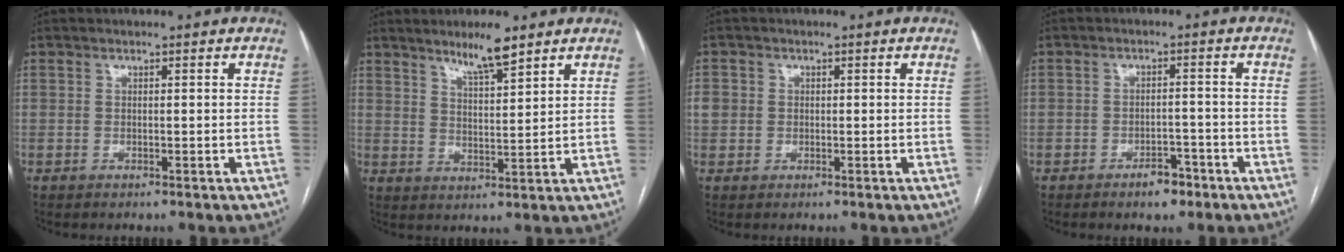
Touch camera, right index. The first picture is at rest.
{"total": 6.3, "force": [4.8, 0.5, 4.0], "torque": [-0.069, -0.006, 0.085]}
{"total": 3.3, "force": [0.3, 3.1, 1.1], "torque": [-0.025, 0.013, 0.011]}
{"total": 3.7, "force": [-2.6, 1.9, 1.9], "torque": [-0.018, 0.007, -0.033]}